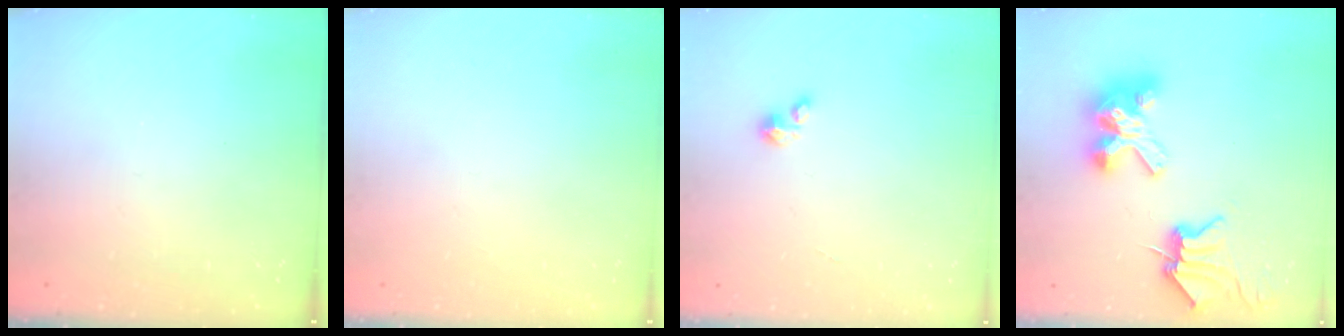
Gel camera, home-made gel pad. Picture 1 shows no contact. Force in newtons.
{"total": 0.0}
{"total": 0.7, "press": 0.7, "slide": 0.2}
{"total": 10.2, "press": 10.1, "slide": 1.2}